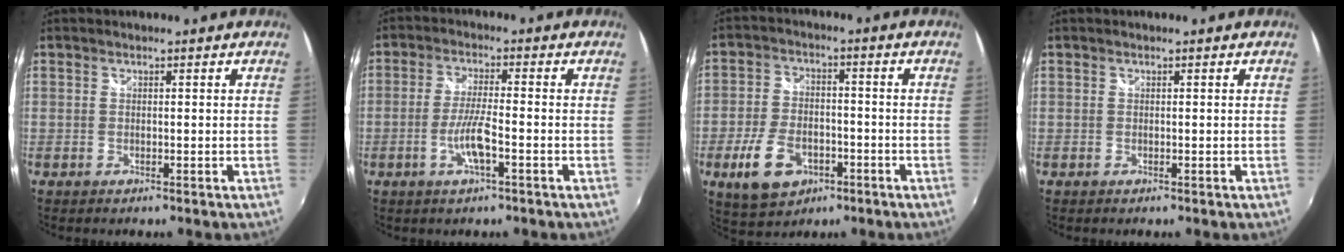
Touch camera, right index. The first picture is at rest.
{"total": 5.7, "force": [-2.5, 0.4, 5.2], "torque": [-0.104, -0.005, -0.047]}
{"total": 10.9, "force": [-4.9, 6.6, 7.1], "torque": [-0.158, -0.005, -0.078]}
{"total": 0.0}